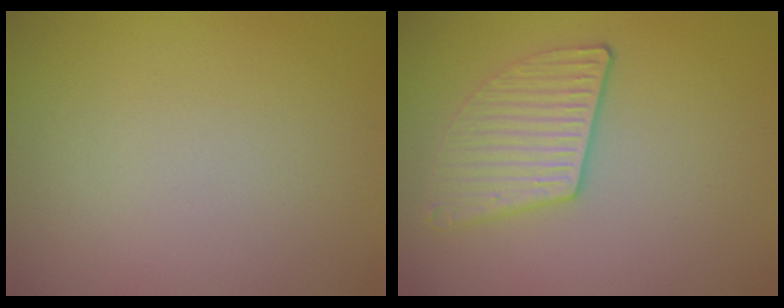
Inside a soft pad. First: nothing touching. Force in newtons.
{"total": 3.0, "press": 2.9, "slide": 0.7}